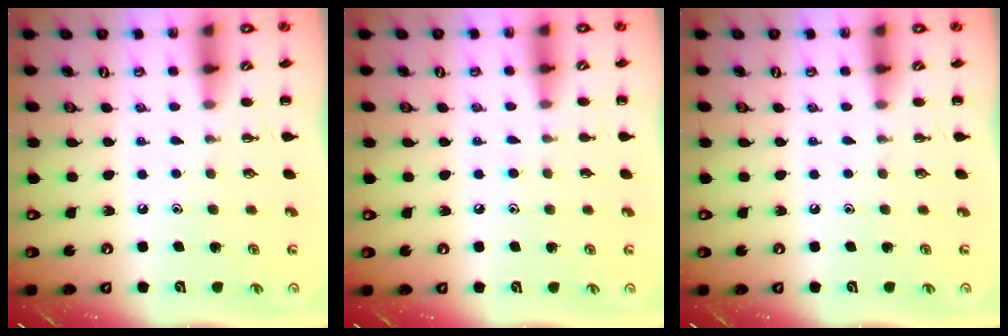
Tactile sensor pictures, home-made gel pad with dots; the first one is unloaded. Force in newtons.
{"total": 5.7, "press": 5.3, "slide": 2.1}
{"total": 0.0}